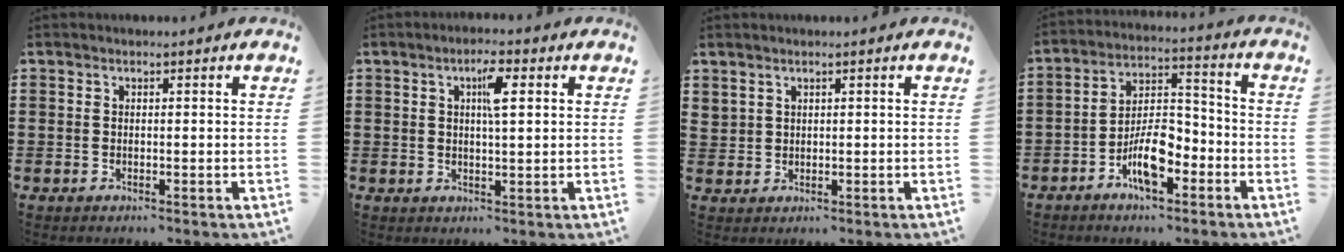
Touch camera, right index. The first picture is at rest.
{"total": 4.2, "force": [1.3, 1.1, 3.8], "torque": [-0.064, 0.003, 0.016]}
{"total": 1.7, "force": [1.4, 0.9, 0.1], "torque": [-0.006, 0.004, 0.027]}
{"total": 8.4, "force": [-4.5, 3.6, 6.1], "torque": [-0.123, 0.009, -0.083]}